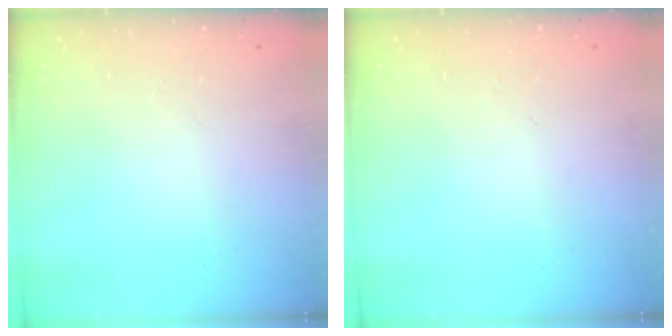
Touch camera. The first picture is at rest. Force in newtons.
{"total": 0.0}